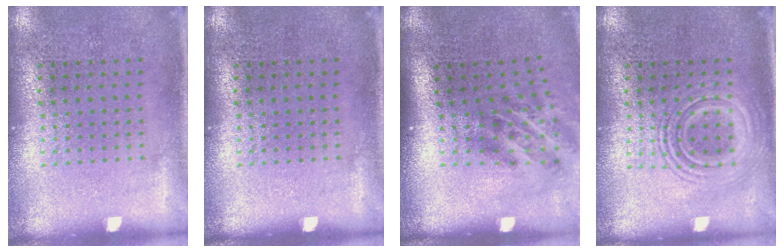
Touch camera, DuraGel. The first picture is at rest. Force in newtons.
{"total": 0.0}
{"total": 1.9, "press": 1.2, "slide": 1.5}
{"total": 2.6, "press": 2.6, "slide": 0.5}